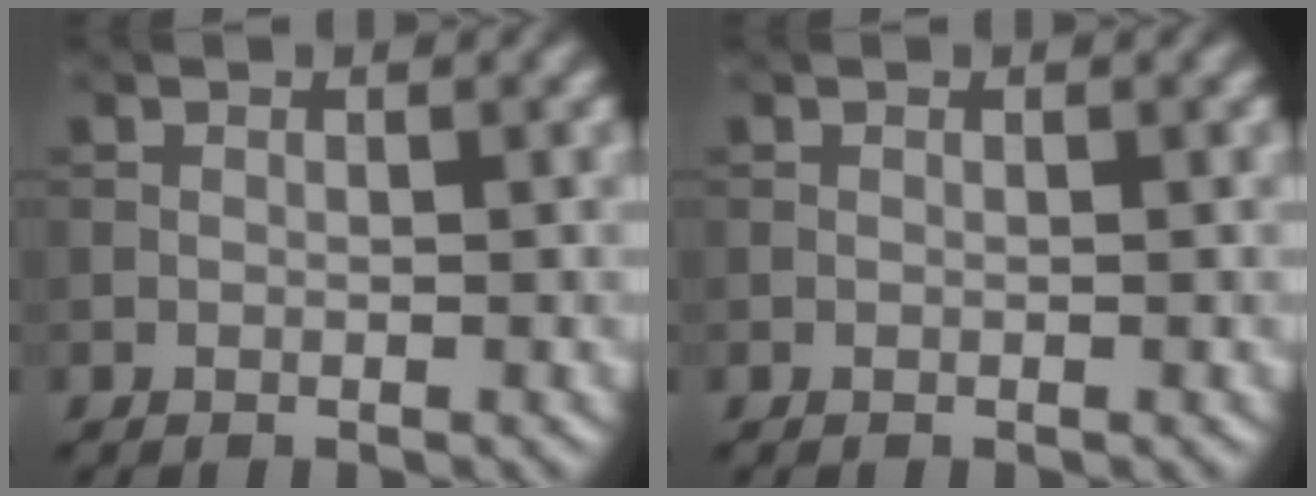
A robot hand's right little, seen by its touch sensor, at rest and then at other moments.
{"total": 0.0}